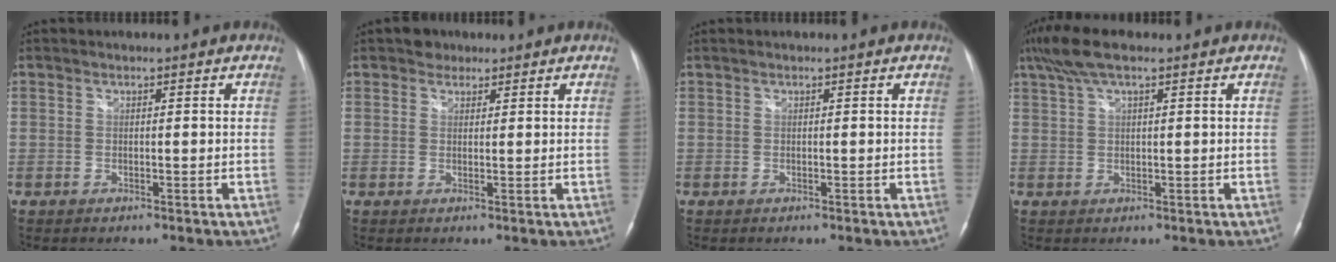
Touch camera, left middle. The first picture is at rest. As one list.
[{"total": 2.0, "force": [1.4, 1.4, 0.2], "torque": [-0.003, 0.005, 0.019]}, {"total": 0.0}, {"total": 6.3, "force": [4.3, 1.4, 4.4], "torque": [-0.100, 0.032, 0.081]}]